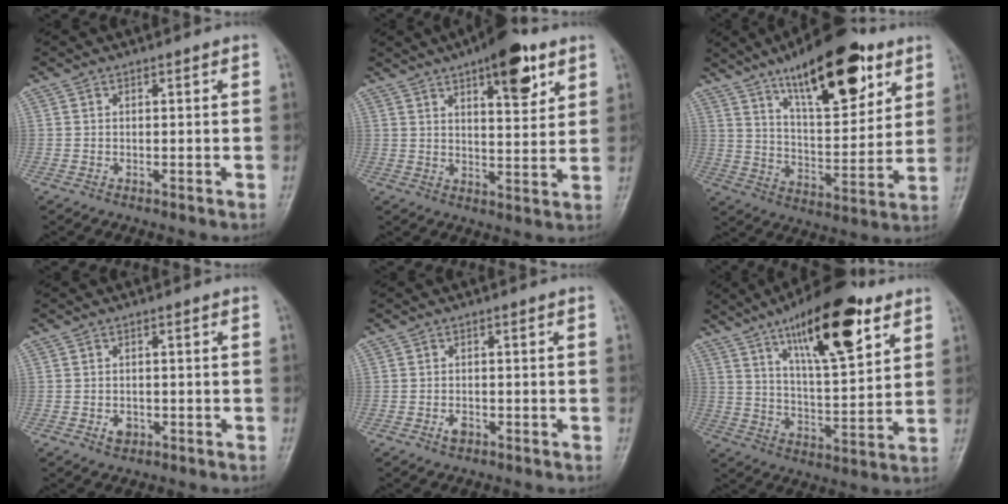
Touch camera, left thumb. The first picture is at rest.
{"total": 11.7, "force": [6.6, 4.2, 8.7], "torque": [-0.098, -0.030, 0.093]}
{"total": 20.8, "force": [12.1, 7.7, 15.0], "torque": [-0.191, -0.052, 0.199]}
{"total": 1.9, "force": [-0.8, 1.5, 0.9], "torque": [-0.009, 0.002, -0.008]}
{"total": 1.6, "force": [-0.9, 1.0, 0.9], "torque": [-0.016, 0.001, -0.015]}
{"total": 19.2, "force": [10.6, 6.2, 14.8], "torque": [-0.203, -0.045, 0.173]}